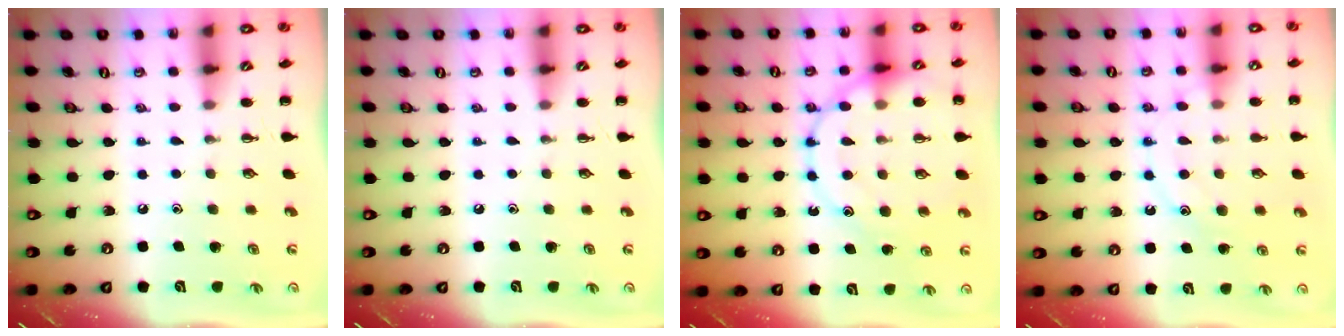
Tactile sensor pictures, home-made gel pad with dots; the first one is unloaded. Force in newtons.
{"total": 0.0}
{"total": 18.2, "press": 18.1, "slide": 2.0}
{"total": 11.5, "press": 11.5, "slide": 0.7}